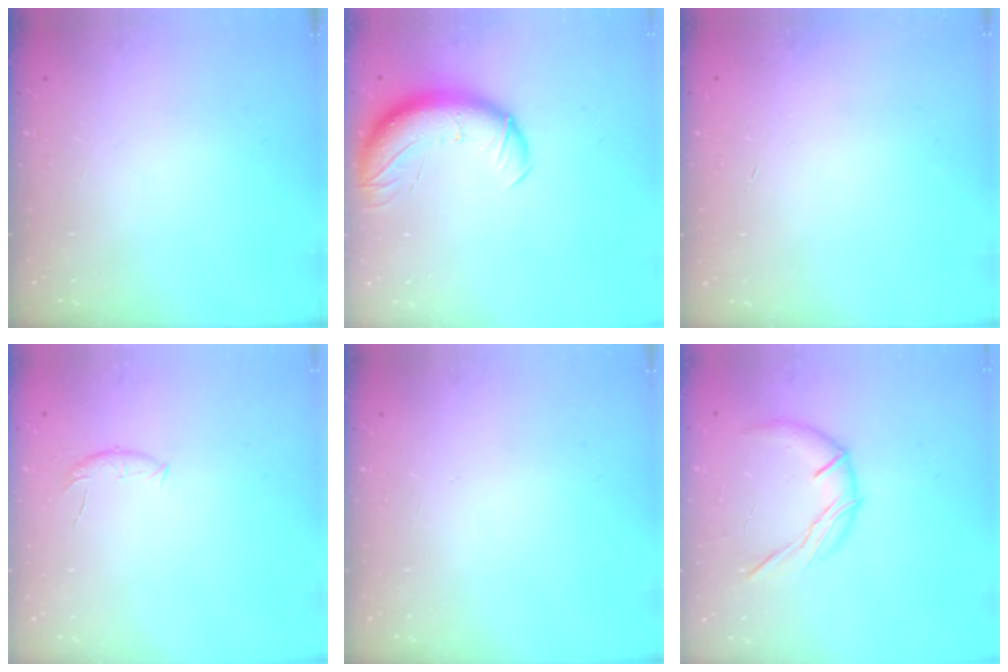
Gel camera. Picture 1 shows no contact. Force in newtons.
{"total": 12.8, "press": 12.5, "slide": 3.1}
{"total": 0.0}
{"total": 6.0, "press": 5.8, "slide": 1.5}
{"total": 0.0}
{"total": 10.8, "press": 10.8, "slide": 0.5}